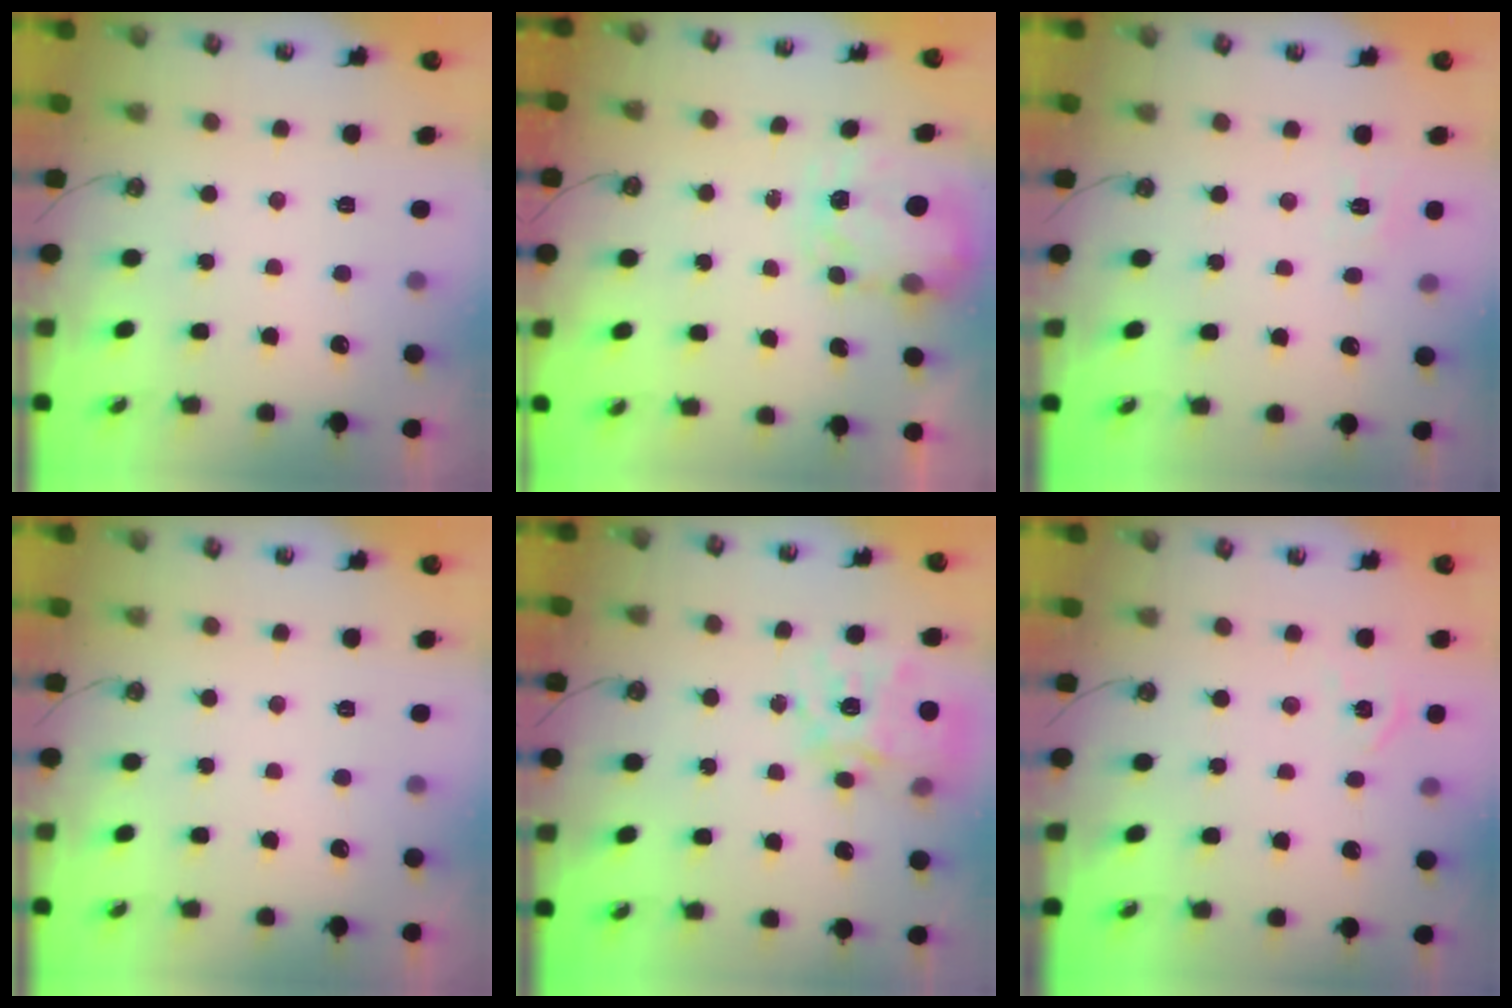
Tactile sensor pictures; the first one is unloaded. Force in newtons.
{"total": 3.8, "press": 3.8, "slide": 0.6}
{"total": 5.1, "press": 5.1, "slide": 0.6}
{"total": 0.0}
{"total": 17.2, "press": 17.1, "slide": 1.4}
{"total": 4.7, "press": 4.7, "slide": 0.6}